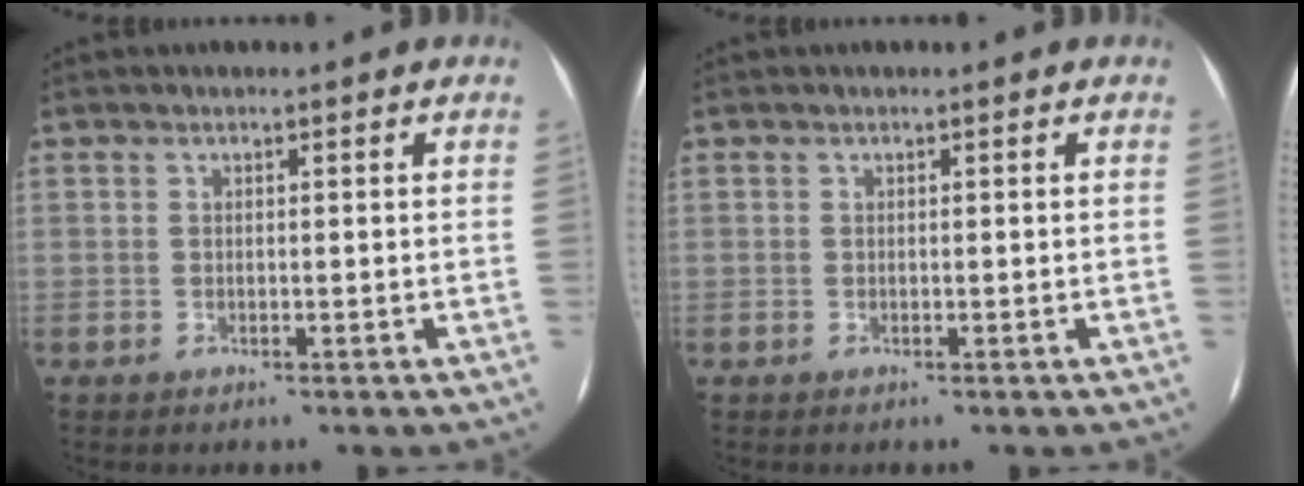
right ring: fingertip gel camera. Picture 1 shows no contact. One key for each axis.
{"total": 0.0}